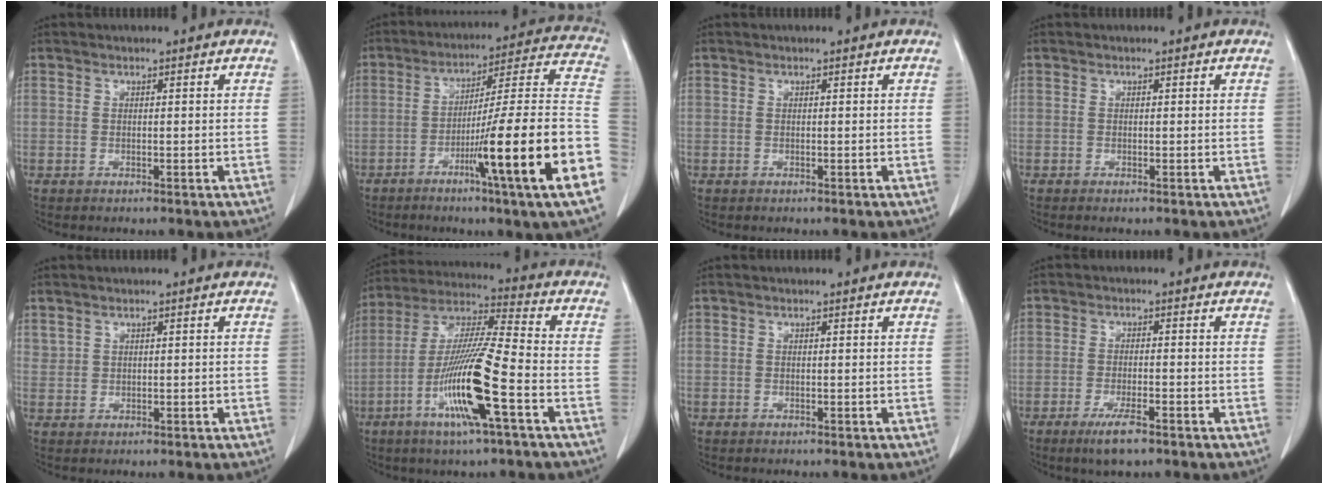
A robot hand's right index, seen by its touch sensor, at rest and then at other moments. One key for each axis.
{"total": 21.6, "fx": -8.0, "fy": -1.5, "fz": 20.0, "tx": -0.247, "ty": -0.007, "tz": -0.129}
{"total": 0.0}
{"total": 0.0}
{"total": 0.9, "fx": 0.7, "fy": 0.4, "fz": 0.1, "tx": 0.000, "ty": 0.008, "tz": 0.019}
{"total": 15.4, "fx": -5.6, "fy": 0.3, "fz": 14.4, "tx": -0.287, "ty": -0.011, "tz": -0.108}
{"total": 0.0}
{"total": 4.8, "fx": -3.1, "fy": 0.7, "fz": 3.6, "tx": -0.072, "ty": -0.009, "tz": -0.053}